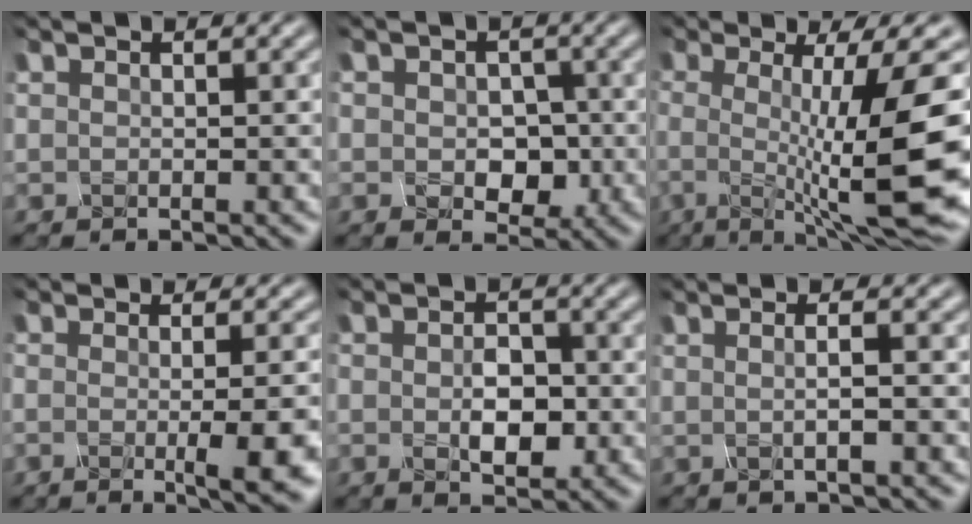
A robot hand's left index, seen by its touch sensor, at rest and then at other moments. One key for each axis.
{"total": 3.8, "fx": -0.9, "fy": 2.8, "fz": 2.4, "tx": -0.042, "ty": -0.010, "tz": -0.014}
{"total": 13.3, "fx": -1.9, "fy": 2.1, "fz": 13.0, "tx": -0.168, "ty": -0.003, "tz": -0.030}
{"total": 6.1, "fx": -1.6, "fy": 1.2, "fz": 5.7, "tx": -0.065, "ty": -0.001, "tz": -0.026}
{"total": 3.5, "fx": -1.1, "fy": 2.0, "fz": 2.7, "tx": -0.046, "ty": -0.004, "tz": -0.018}
{"total": 3.5, "fx": 0.5, "fy": 1.6, "fz": 3.1, "tx": -0.027, "ty": 0.022, "tz": -0.026}